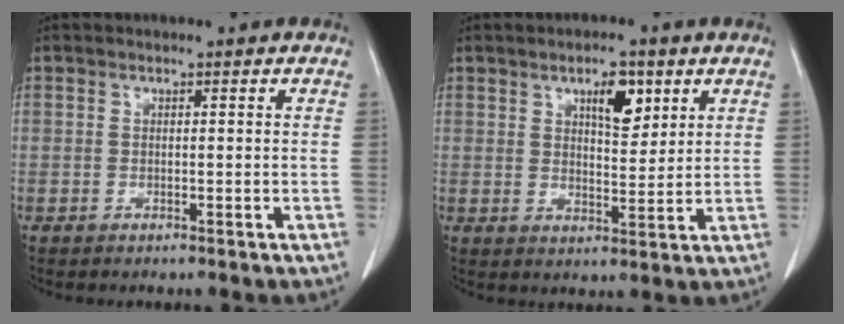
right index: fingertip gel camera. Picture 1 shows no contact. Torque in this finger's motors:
{"motor_torque": [0.16, 0.19, 0.02, 0.03]}